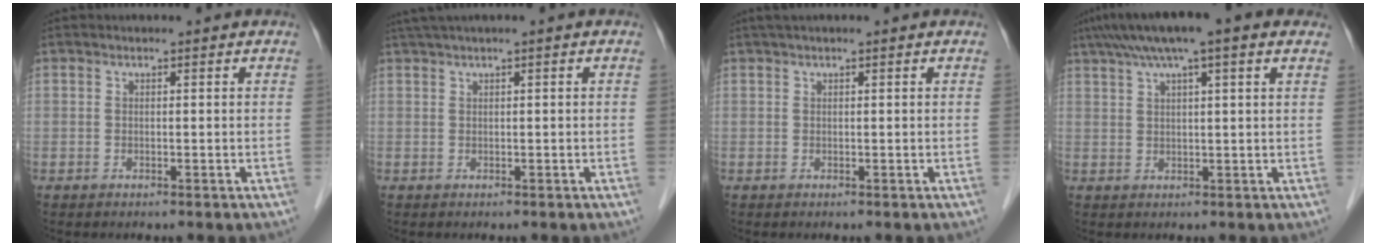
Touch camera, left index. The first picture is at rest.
{"total": 2.0, "force": [1.1, -0.2, 1.6], "torque": [-0.041, 0.020, 0.027]}
{"total": 1.4, "force": [1.2, 0.1, 0.9], "torque": [-0.014, 0.023, 0.023]}
{"total": 11.1, "force": [7.2, 1.3, 8.4], "torque": [-0.134, 0.047, 0.106]}